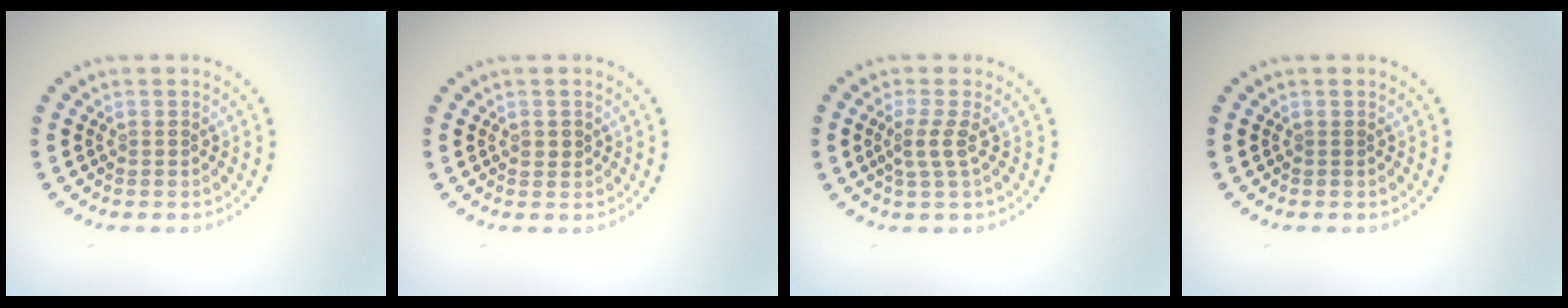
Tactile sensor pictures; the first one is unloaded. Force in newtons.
{"total": 0.8, "press": 0.8, "slide": 0.1}
{"total": 2.1, "press": 1.5, "slide": 1.4}
{"total": 0.0}